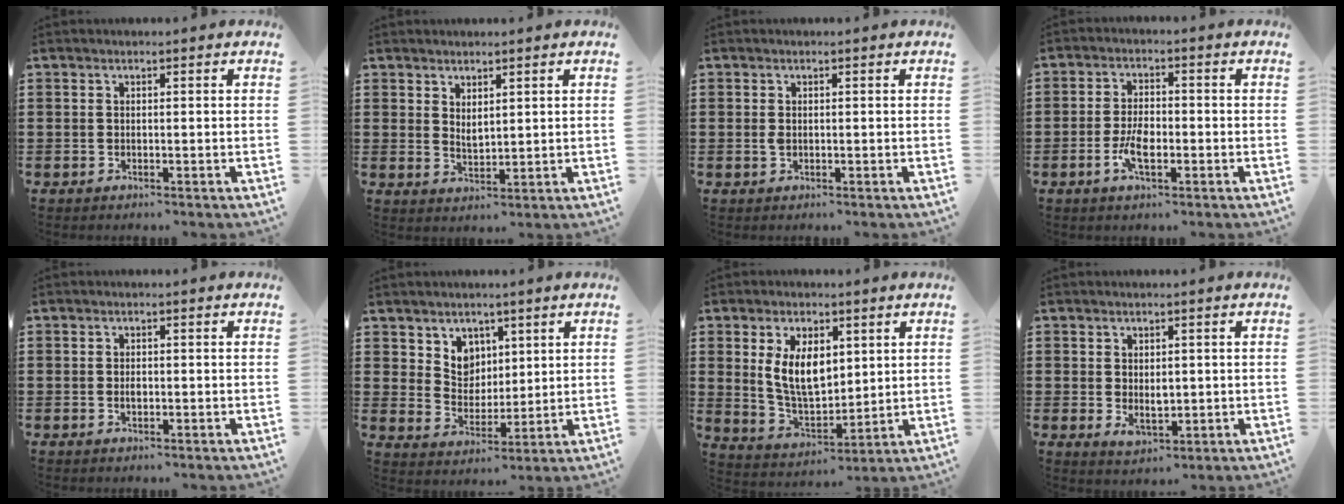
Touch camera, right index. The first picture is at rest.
{"total": 2.1, "force": [1.8, 0.7, 0.9], "torque": [-0.019, 0.003, 0.033]}
{"total": 1.0, "force": [0.1, 0.6, 0.8], "torque": [-0.018, 0.003, 0.000]}
{"total": 4.8, "force": [-1.6, 2.1, 4.1], "torque": [-0.090, 0.000, -0.032]}
{"total": 1.2, "force": [-0.2, 0.7, 1.0], "torque": [-0.020, 0.002, -0.003]}
{"total": 5.4, "force": [3.3, 4.3, 0.5], "torque": [-0.030, 0.000, 0.060]}
{"total": 8.5, "force": [2.3, 4.8, 6.6], "torque": [-0.146, 0.005, 0.038]}
{"total": 2.8, "force": [0.2, 1.9, 2.1], "torque": [-0.025, -0.002, 0.002]}